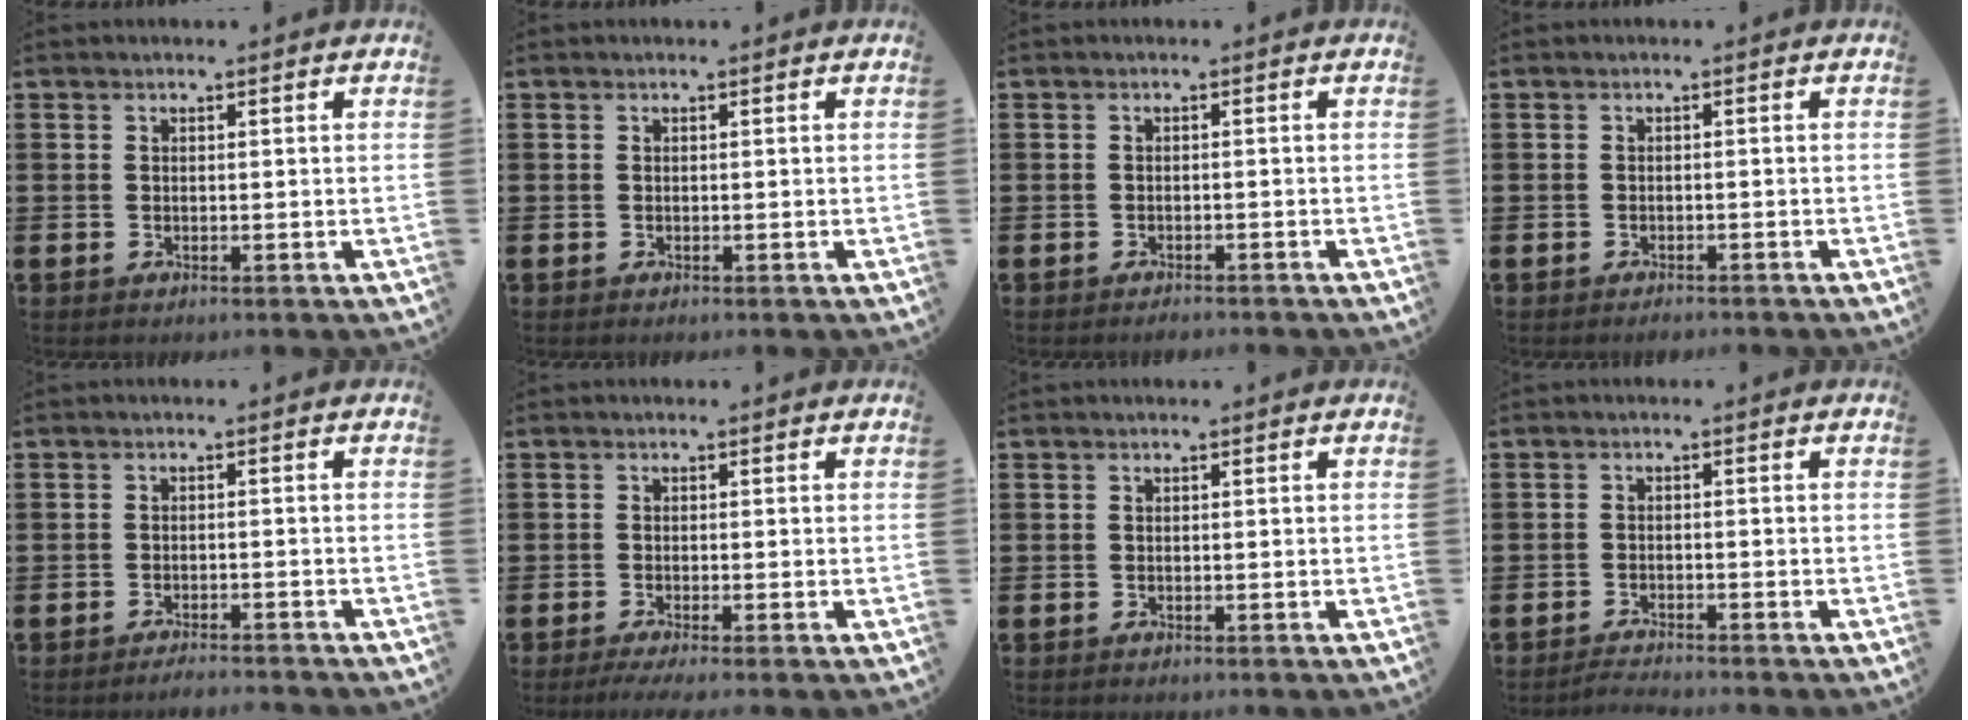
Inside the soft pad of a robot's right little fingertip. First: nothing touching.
{"total": 0.0}
{"total": 0.8, "force": [-0.8, 0.0, 0.1], "torque": [-0.003, -0.001, -0.016]}
{"total": 0.7, "force": [-0.7, 0.1, 0.1], "torque": [-0.003, -0.002, -0.015]}
{"total": 1.5, "force": [-1.5, -0.1, 0.2], "torque": [-0.006, 0.002, -0.029]}
{"total": 1.3, "force": [-0.6, 0.1, 1.1], "torque": [-0.017, -0.002, -0.012]}
{"total": 0.0}
{"total": 1.4, "force": [-1.4, -0.2, 0.2], "torque": [-0.005, 0.000, -0.027]}